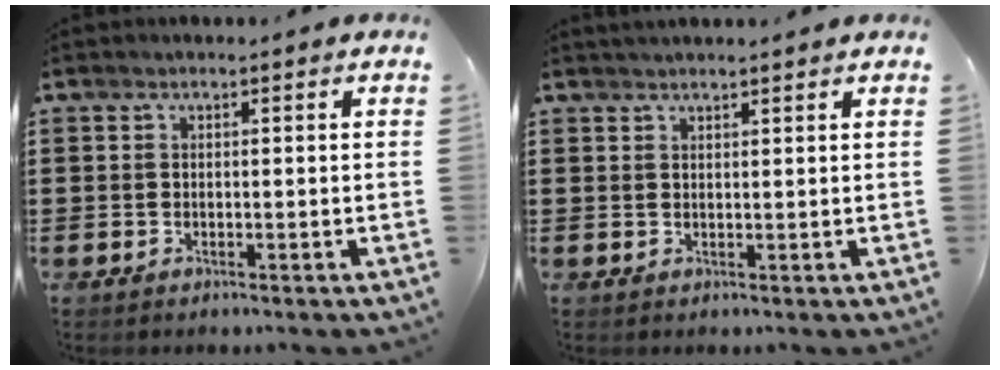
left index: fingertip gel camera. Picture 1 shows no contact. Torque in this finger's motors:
{"motor_torque": [0.02, 0.00, 0.17, 0.00]}